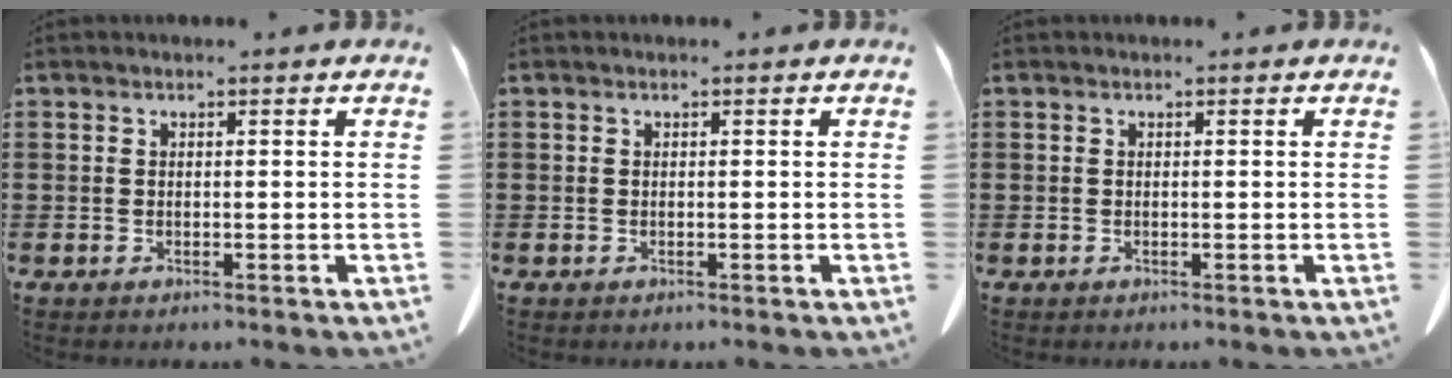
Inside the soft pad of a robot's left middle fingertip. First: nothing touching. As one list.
[{"total": 0.0}, {"total": 0.0}]